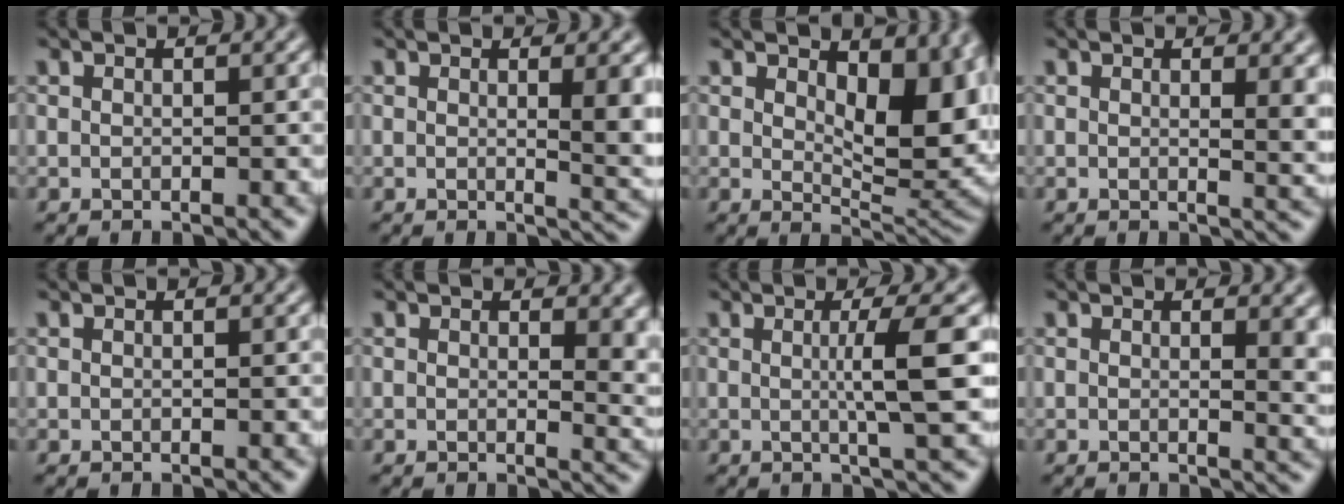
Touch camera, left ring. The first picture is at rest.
{"total": 3.8, "force": [0.7, 1.1, 3.5], "torque": [-0.035, -0.004, 0.010]}
{"total": 9.3, "force": [2.2, 4.8, 7.6], "torque": [-0.106, -0.013, 0.039]}
{"total": 3.3, "force": [1.1, 1.3, 2.8], "torque": [-0.026, -0.001, 0.016]}
{"total": 0.0}
{"total": 3.7, "force": [0.9, 1.7, 3.2], "torque": [-0.028, -0.008, 0.015]}
{"total": 4.0, "force": [0.3, 0.5, 4.0], "torque": [-0.063, 0.001, -0.001]}
{"total": 3.1, "force": [0.8, 1.1, 2.7], "torque": [-0.024, 0.000, 0.011]}